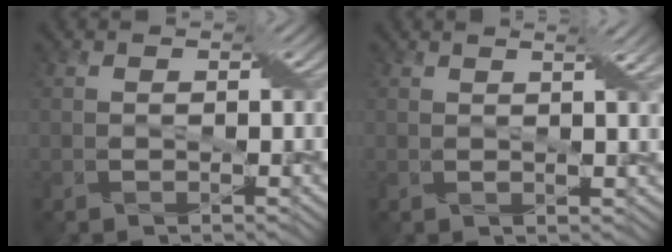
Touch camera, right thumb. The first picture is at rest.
{"total": 3.4, "force": [1.7, 0.3, 3.0], "torque": [-0.049, 0.002, 0.026]}